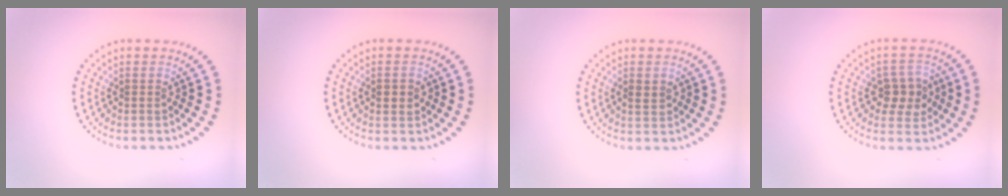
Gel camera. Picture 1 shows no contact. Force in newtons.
{"total": 2.0, "press": 2.0, "slide": 0.2}
{"total": 0.8, "press": 0.8, "slide": 0.3}
{"total": 3.0, "press": 2.8, "slide": 0.9}